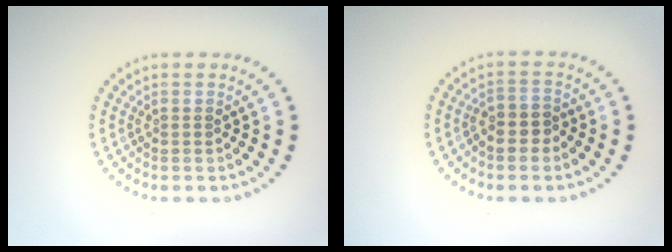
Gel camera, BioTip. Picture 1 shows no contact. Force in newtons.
{"total": 2.1, "press": 2.0, "slide": 0.8}